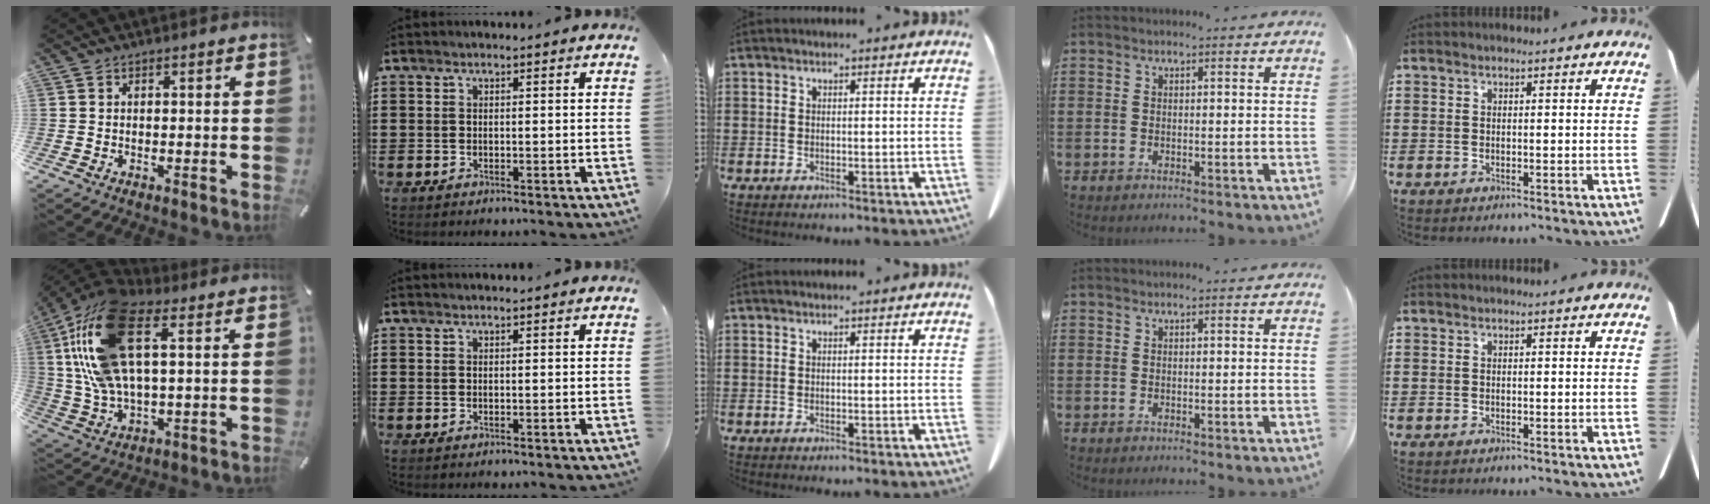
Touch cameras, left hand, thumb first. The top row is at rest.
{"thumb": {"total": 20.6, "force": [6.6, 9.6, 17.0], "torque": [-0.380, -0.005, 0.111]}}